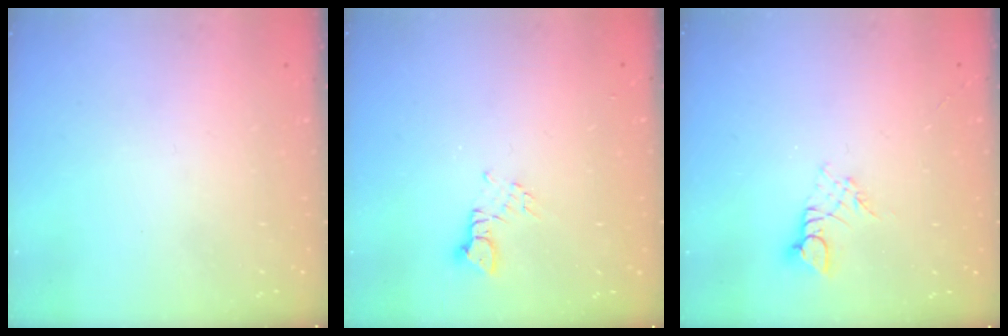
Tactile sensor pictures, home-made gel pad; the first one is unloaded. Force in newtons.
{"total": 2.6, "press": 2.5, "slide": 0.4}
{"total": 2.7, "press": 2.7, "slide": 0.3}